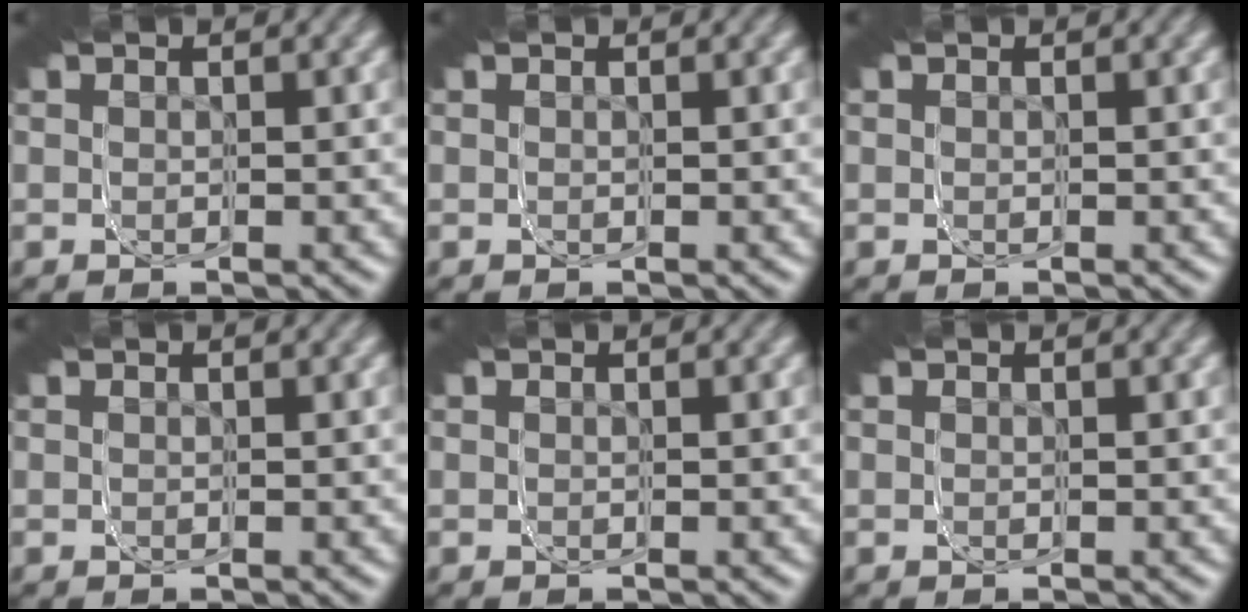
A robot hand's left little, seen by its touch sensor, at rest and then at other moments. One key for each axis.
{"total": 0.0}
{"total": 0.0}
{"total": 0.0}
{"total": 0.0}
{"total": 0.0}